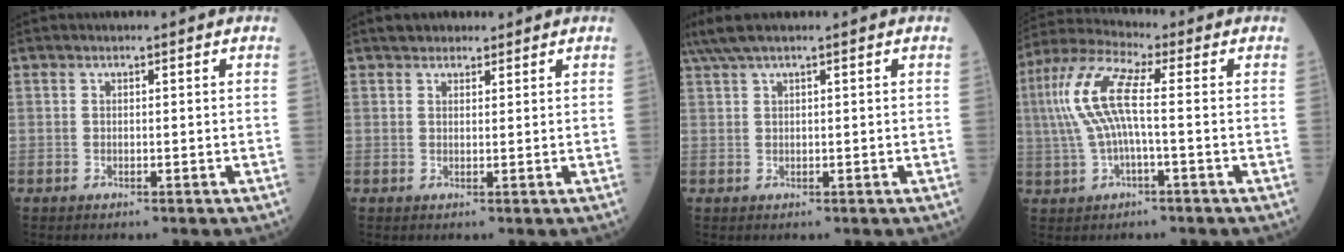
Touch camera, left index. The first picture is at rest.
{"total": 3.0, "force": [2.5, 1.5, 0.9], "torque": [-0.012, 0.017, 0.035]}
{"total": 4.0, "force": [3.0, 0.1, 2.7], "torque": [-0.063, 0.033, 0.063]}
{"total": 9.5, "force": [0.4, 1.6, 9.4], "torque": [-0.216, 0.029, 0.003]}